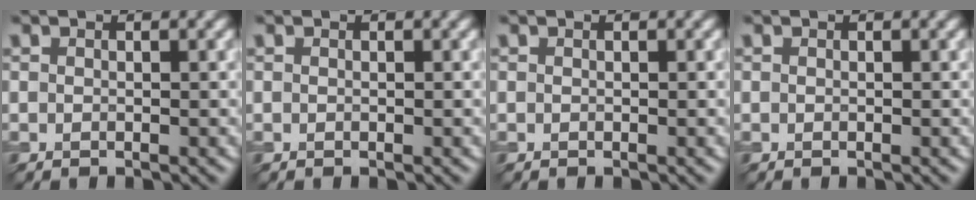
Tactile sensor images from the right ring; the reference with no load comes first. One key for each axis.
{"total": 0.0}
{"total": 0.0}
{"total": 0.0}